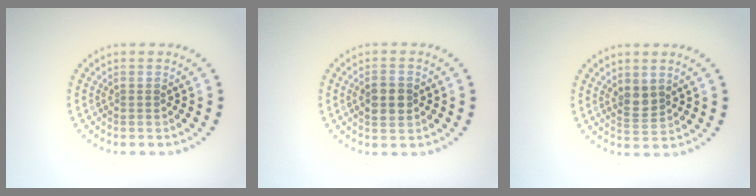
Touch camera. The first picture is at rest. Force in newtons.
{"total": 2.7, "press": 2.7, "slide": 0.0}
{"total": 2.0, "press": 1.7, "slide": 1.0}